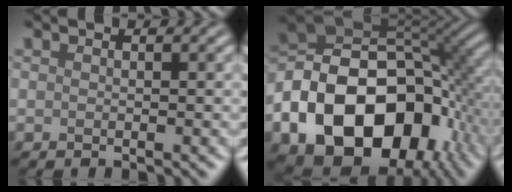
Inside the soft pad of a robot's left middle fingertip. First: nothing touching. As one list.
[{"total": 18.6, "force": [-6.5, 12.8, 11.8], "torque": [-0.230, -0.012, -0.113]}]